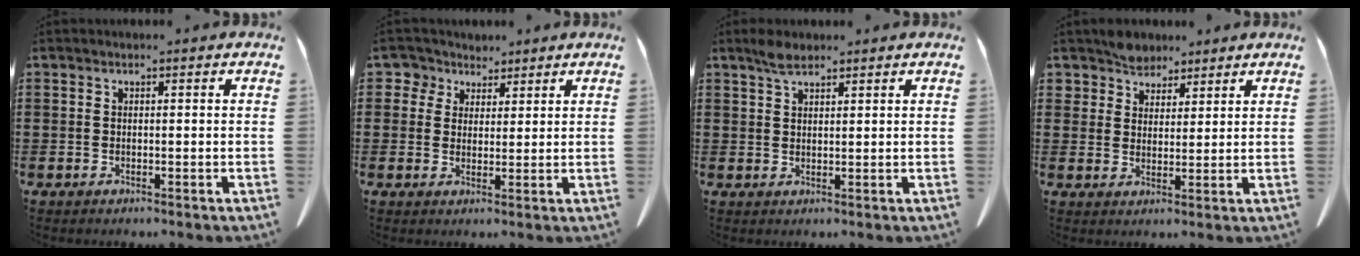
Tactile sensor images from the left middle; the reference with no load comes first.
{"total": 4.2, "force": [2.7, 3.1, 0.6], "torque": [-0.035, 0.005, 0.048]}
{"total": 2.7, "force": [2.0, 0.9, 1.6], "torque": [-0.037, 0.003, 0.037]}
{"total": 4.2, "force": [3.8, 1.9, 0.0], "torque": [-0.017, -0.004, 0.074]}